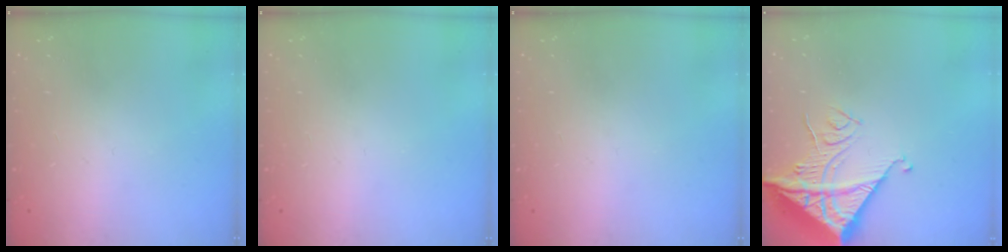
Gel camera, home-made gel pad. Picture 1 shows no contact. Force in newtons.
{"total": 0.0}
{"total": 0.0}
{"total": 17.1, "press": 17.0, "slide": 1.6}